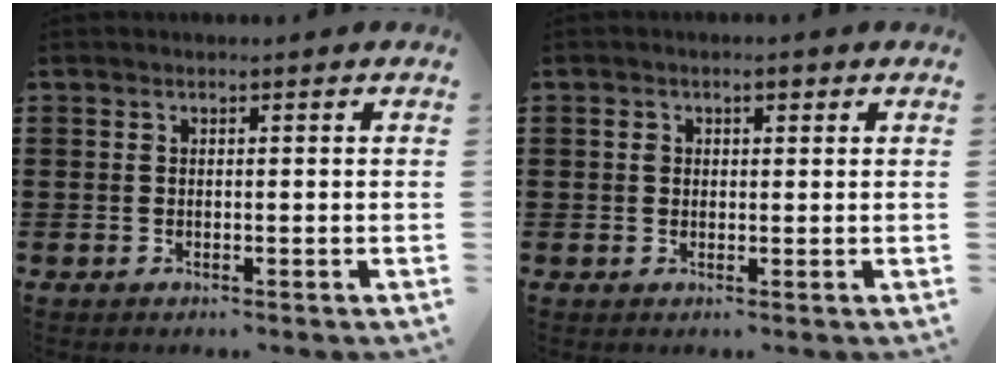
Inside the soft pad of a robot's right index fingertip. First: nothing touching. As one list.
[{"total": 1.9, "force": [0.4, 1.3, 1.2], "torque": [-0.027, 0.010, 0.005]}]